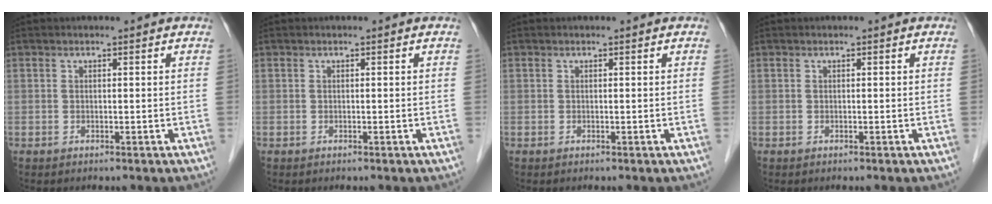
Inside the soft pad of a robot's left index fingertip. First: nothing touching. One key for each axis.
{"total": 0.0}
{"total": 0.0}
{"total": 0.0}